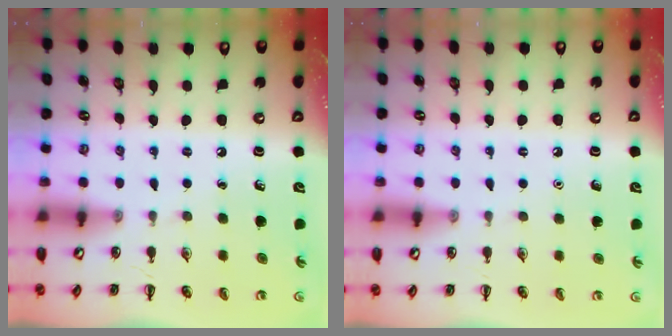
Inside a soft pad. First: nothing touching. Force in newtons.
{"total": 1.6, "press": 1.6, "slide": 0.1}